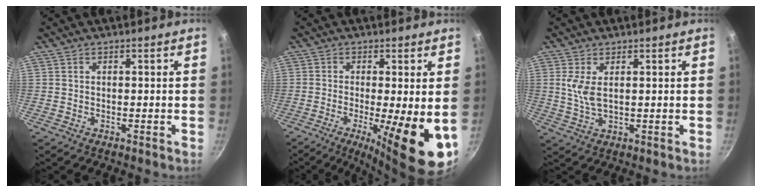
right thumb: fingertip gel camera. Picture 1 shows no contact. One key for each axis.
{"total": 12.4, "fx": -2.9, "fy": 2.7, "fz": 11.8, "tx": -0.173, "ty": -0.010, "tz": -0.039}
{"total": 4.4, "fx": 1.2, "fy": 1.8, "fz": 3.8, "tx": -0.082, "ty": -0.006, "tz": 0.027}